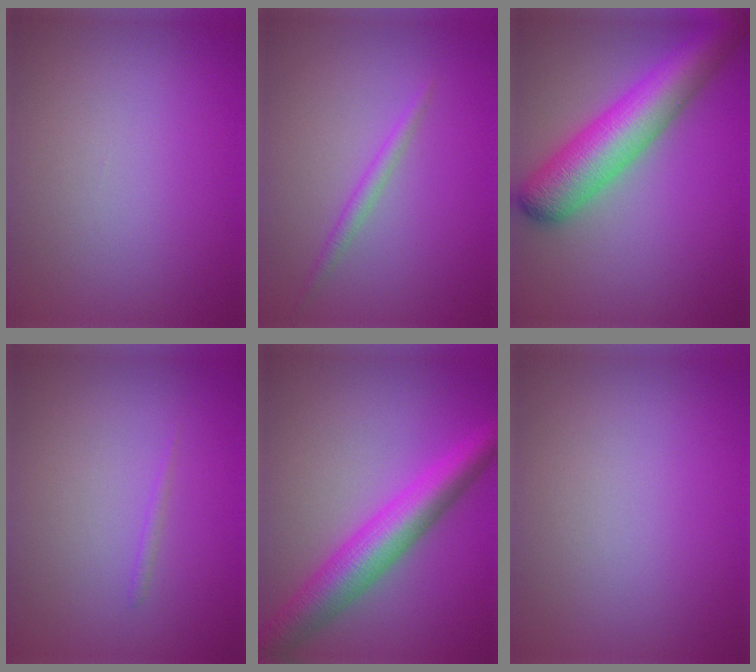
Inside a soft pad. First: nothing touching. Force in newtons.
{"total": 1.3, "press": 1.3, "slide": 0.1}
{"total": 8.4, "press": 8.4, "slide": 0.3}
{"total": 0.5, "press": 0.5, "slide": 0.1}
{"total": 6.5, "press": 6.5, "slide": 0.0}
{"total": 0.0}